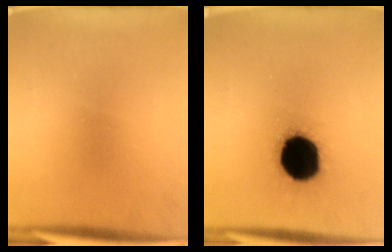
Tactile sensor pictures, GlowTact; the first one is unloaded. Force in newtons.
{"total": 19.7}